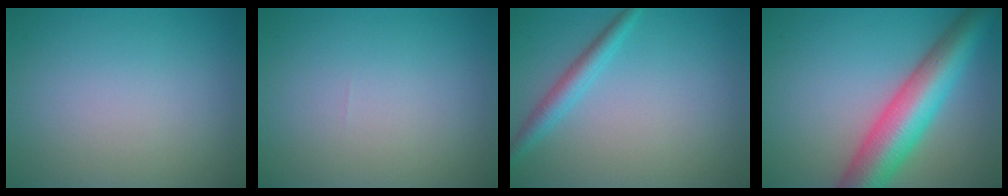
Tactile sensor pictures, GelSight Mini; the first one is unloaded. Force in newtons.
{"total": 0.0}
{"total": 2.4, "press": 2.4, "slide": 0.1}
{"total": 9.0, "press": 9.0, "slide": 0.3}